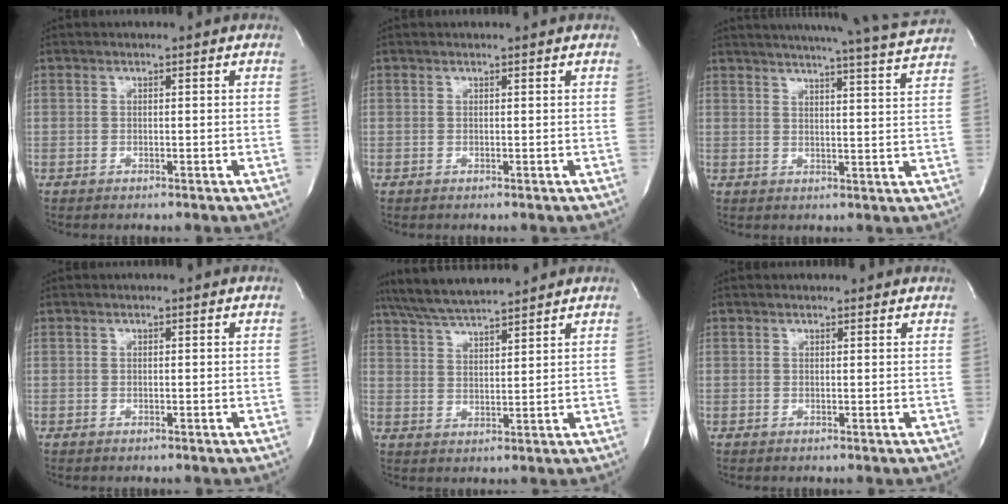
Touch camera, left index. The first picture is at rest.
{"total": 1.0, "force": [1.0, -0.1, 0.2], "torque": [-0.009, 0.001, 0.011]}
{"total": 18.7, "force": [17.5, -1.1, 6.5], "torque": [-0.106, -0.042, 0.216]}
{"total": 0.0}
{"total": 10.5, "force": [9.5, 0.3, 4.4], "torque": [-0.084, 0.022, 0.165]}
{"total": 2.3, "force": [2.2, 0.6, 0.3], "torque": [-0.011, 0.009, 0.020]}